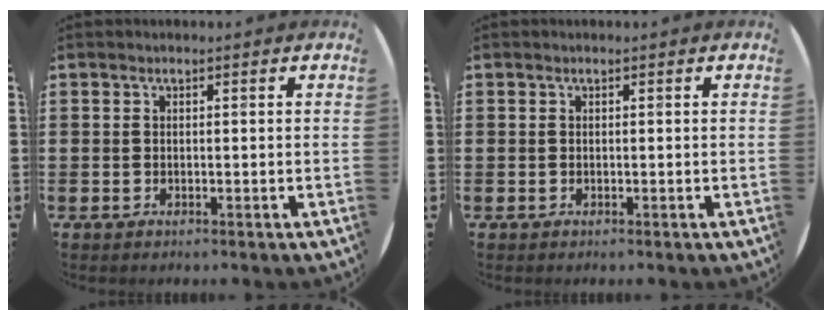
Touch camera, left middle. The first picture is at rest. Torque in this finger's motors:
{"motor_torque": [0.00, 0.00, 0.00, 0.00]}